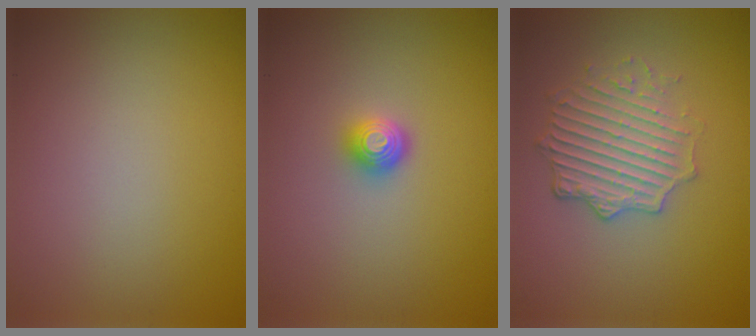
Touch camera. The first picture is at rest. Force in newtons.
{"total": 1.7, "press": 1.3, "slide": 1.1}
{"total": 4.3, "press": 3.4, "slide": 2.6}